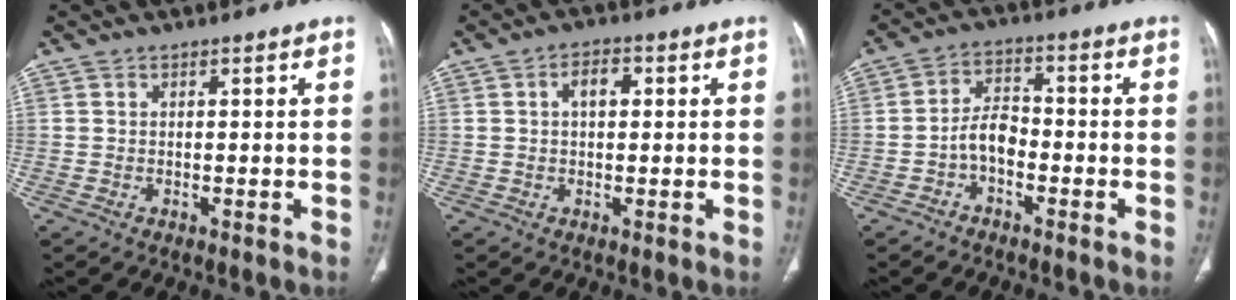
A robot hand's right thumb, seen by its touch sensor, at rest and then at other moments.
{"total": 3.9, "force": [0.9, 2.2, 3.1], "torque": [-0.047, 0.009, 0.013]}
{"total": 5.1, "force": [-2.1, 3.0, 3.6], "torque": [-0.057, 0.027, -0.047]}